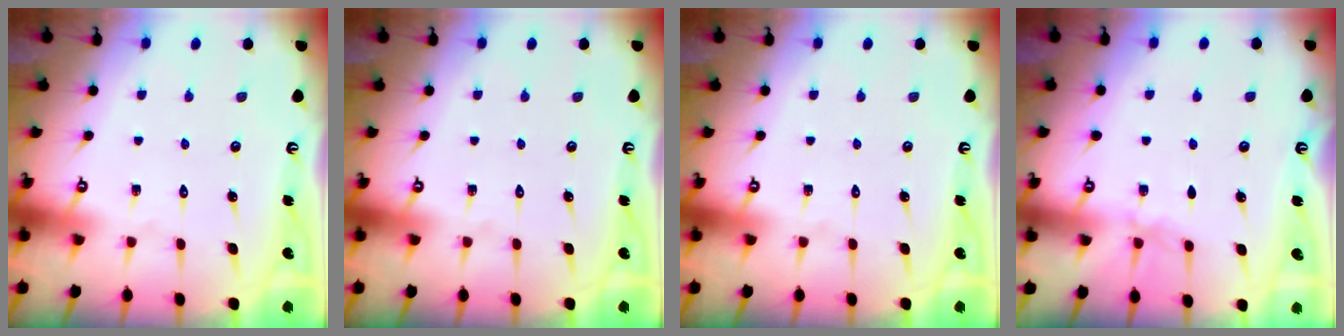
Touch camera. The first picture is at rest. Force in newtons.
{"total": 0.0}
{"total": 0.0}
{"total": 2.5, "press": 2.5, "slide": 0.5}